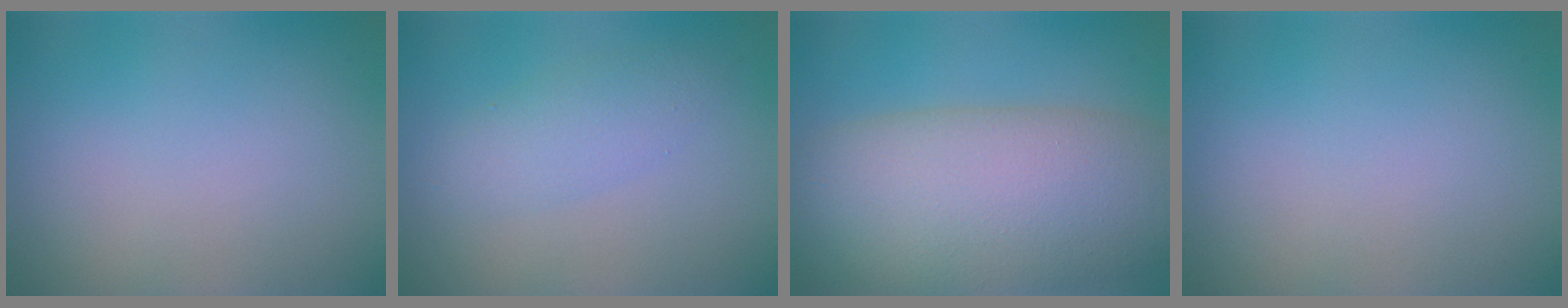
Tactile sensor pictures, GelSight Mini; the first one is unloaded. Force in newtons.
{"total": 2.5, "press": 2.5, "slide": 0.1}
{"total": 11.9, "press": 11.9, "slide": 0.8}
{"total": 0.0}